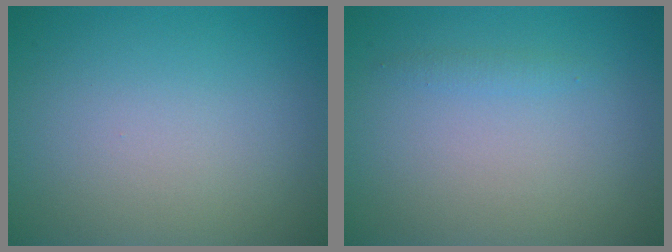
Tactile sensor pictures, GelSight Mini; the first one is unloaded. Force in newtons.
{"total": 0.7, "press": 0.7, "slide": 0.0}